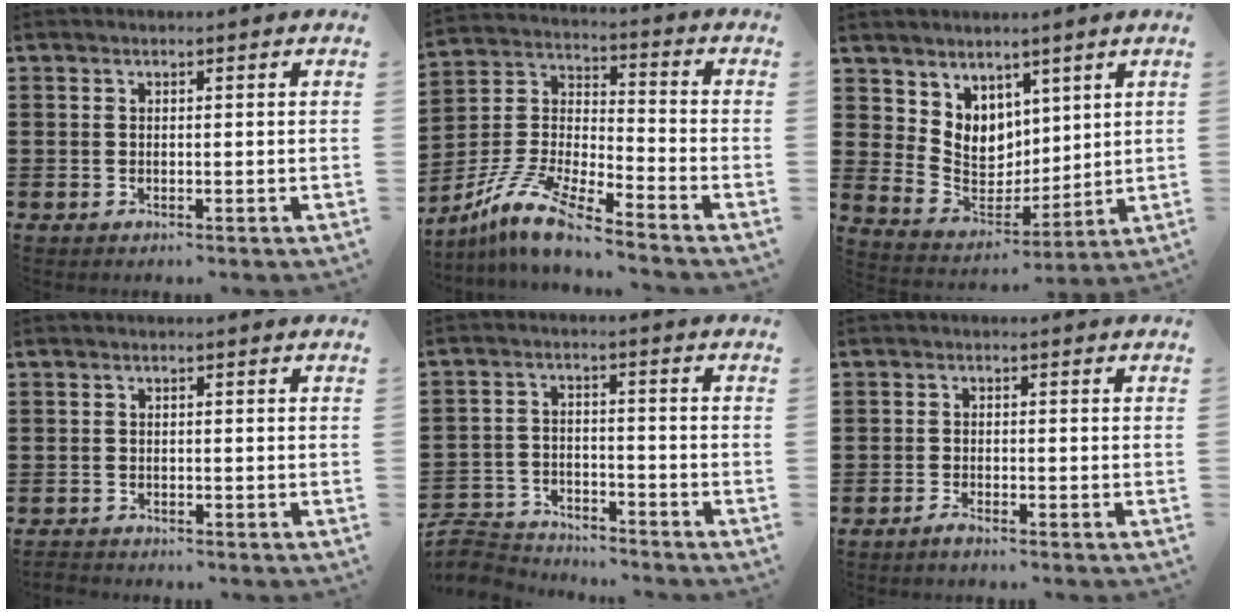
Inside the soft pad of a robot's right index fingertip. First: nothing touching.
{"total": 10.0, "force": [-8.5, 1.0, 5.0], "torque": [-0.131, -0.004, -0.178]}
{"total": 6.8, "force": [4.3, 5.2, 0.5], "torque": [-0.039, -0.030, 0.084]}
{"total": 1.1, "force": [-1.1, 0.0, -0.1], "torque": [-0.001, 0.000, -0.024]}
{"total": 5.7, "force": [-5.6, 0.9, 0.3], "torque": [-0.026, 0.003, -0.118]}
{"total": 1.6, "force": [-1.5, -0.1, 0.4], "torque": [-0.010, -0.004, -0.028]}